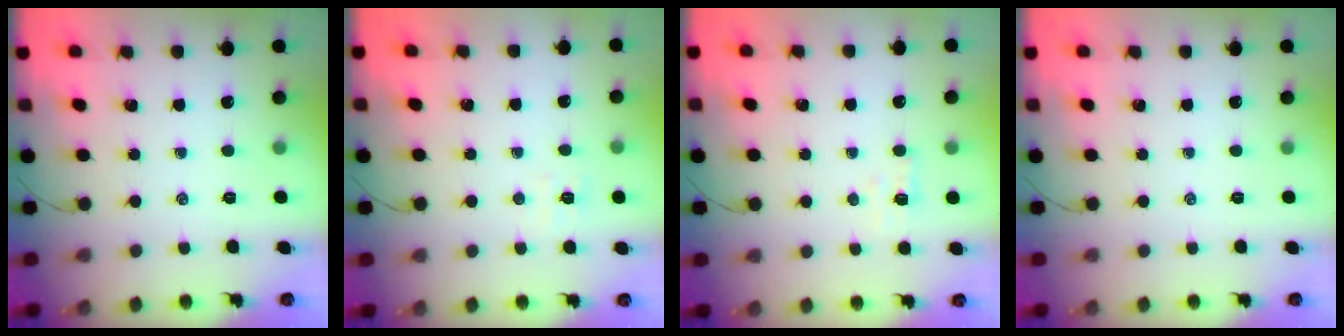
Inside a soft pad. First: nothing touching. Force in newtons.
{"total": 4.7, "press": 4.6, "slide": 1.2}
{"total": 2.9, "press": 2.8, "slide": 1.0}
{"total": 0.0}